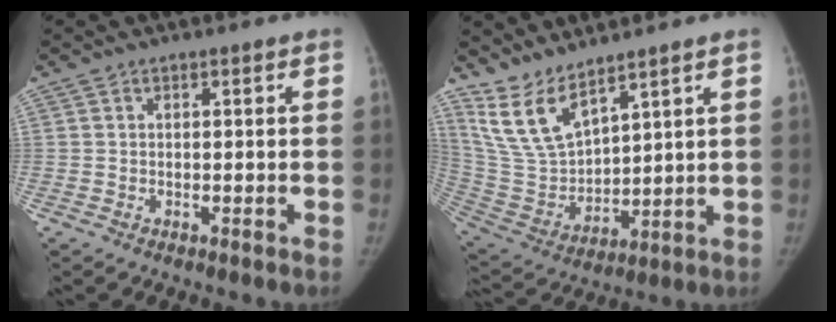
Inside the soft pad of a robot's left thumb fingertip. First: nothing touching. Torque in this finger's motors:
{"motor_torque": [0.27, 0.04, 1.08, -1.69, 0.29]}